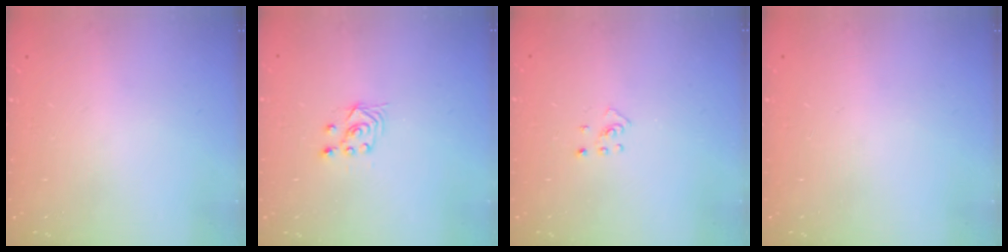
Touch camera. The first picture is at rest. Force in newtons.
{"total": 2.9, "press": 2.5, "slide": 1.4}
{"total": 2.7, "press": 2.6, "slide": 0.6}
{"total": 0.0}